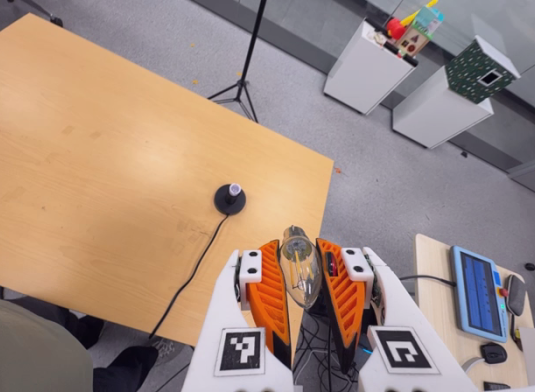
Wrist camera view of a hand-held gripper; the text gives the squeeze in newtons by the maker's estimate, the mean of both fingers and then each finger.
{"total": 22.3, "left": 25.7, "right": 18.9}